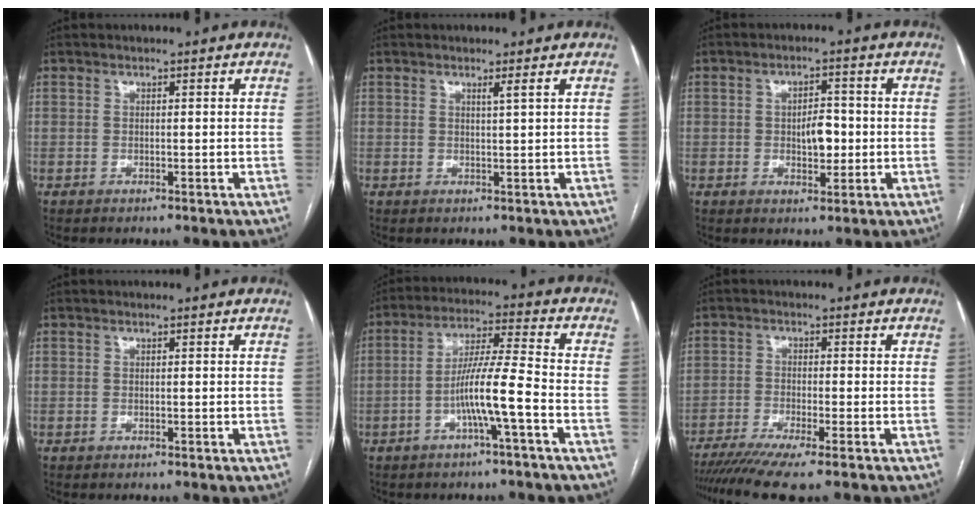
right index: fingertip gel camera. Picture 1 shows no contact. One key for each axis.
{"total": 1.0, "fx": 0.6, "fy": -0.4, "fz": 0.7, "tx": -0.023, "ty": -0.009, "tz": 0.013}
{"total": 4.5, "fx": -0.3, "fy": 2.2, "fz": 3.9, "tx": -0.056, "ty": 0.005, "tz": -0.001}
{"total": 0.0}
{"total": 8.7, "fx": -3.2, "fy": -0.5, "fz": 8.1, "tx": -0.152, "ty": 0.012, "tz": -0.059}
{"total": 9.2, "fx": -7.3, "fy": -0.3, "fz": 5.6, "tx": -0.085, "ty": -0.019, "tz": -0.119}